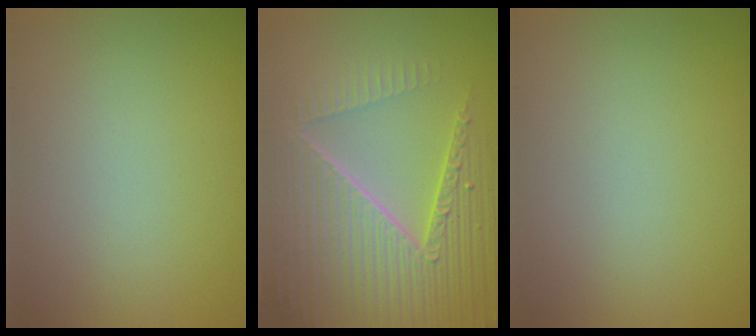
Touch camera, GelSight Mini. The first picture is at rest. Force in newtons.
{"total": 8.9, "press": 5.9, "slide": 6.7}
{"total": 0.0}